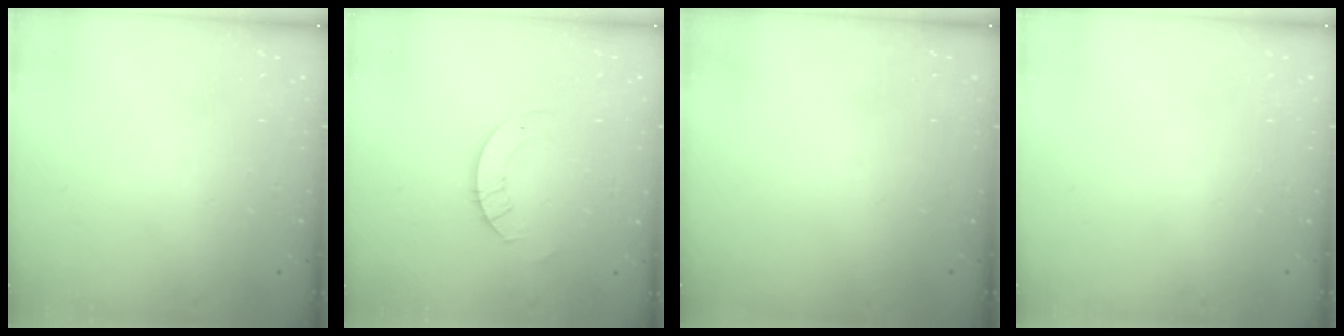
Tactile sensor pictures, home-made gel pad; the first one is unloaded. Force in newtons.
{"total": 3.5, "press": 3.5, "slide": 0.3}
{"total": 0.0}
{"total": 0.0}